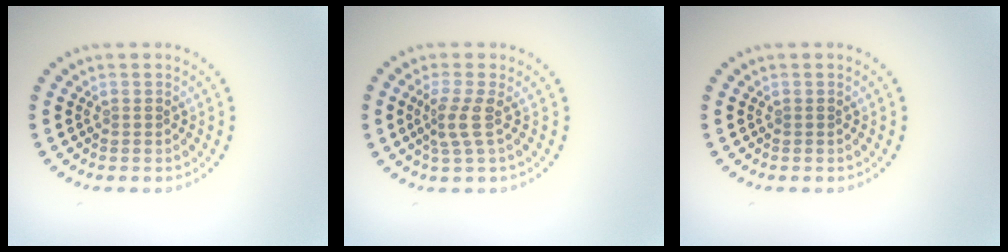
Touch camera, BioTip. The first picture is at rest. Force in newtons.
{"total": 2.4, "press": 1.7, "slide": 1.7}
{"total": 0.0}